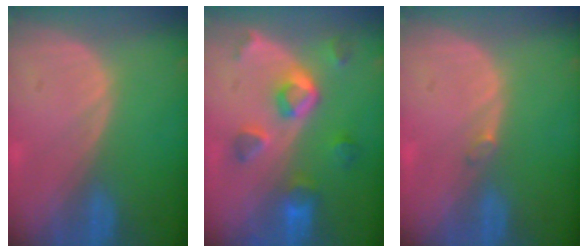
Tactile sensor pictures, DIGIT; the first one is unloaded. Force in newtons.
{"total": 7.8, "press": 7.0, "slide": 3.4}
{"total": 0.6, "press": 0.6, "slide": 0.1}